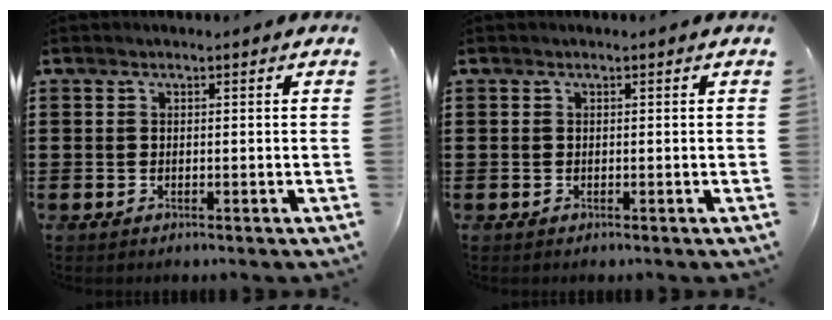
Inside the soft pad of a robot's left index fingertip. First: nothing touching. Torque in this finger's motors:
{"motor_torque": [0.02, 0.00, -0.01, 0.01]}